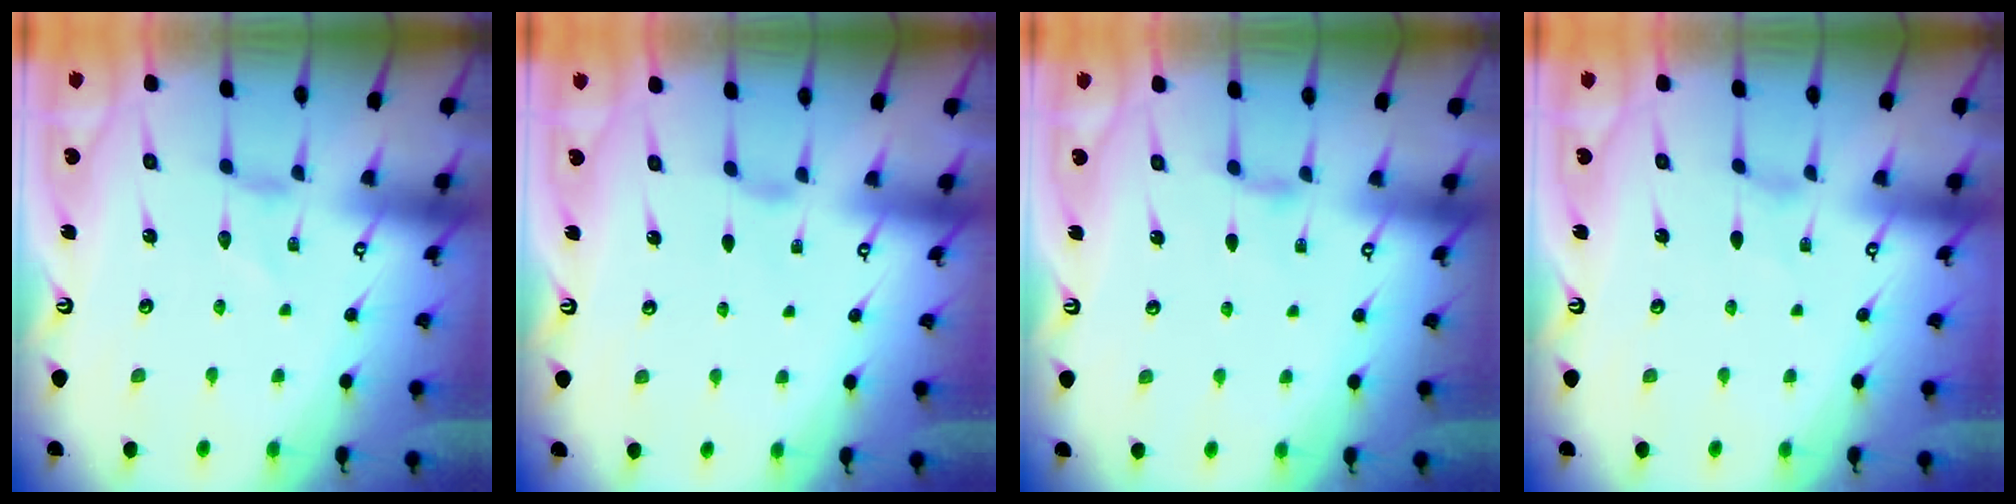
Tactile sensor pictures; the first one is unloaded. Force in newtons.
{"total": 1.9, "press": 1.8, "slide": 0.5}
{"total": 2.7, "press": 2.6, "slide": 0.5}
{"total": 0.0}